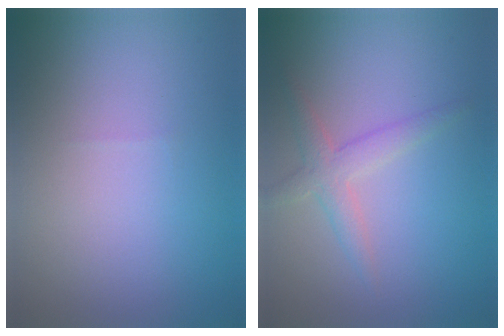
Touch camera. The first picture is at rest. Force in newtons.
{"total": 2.5, "press": 2.5, "slide": 0.1}